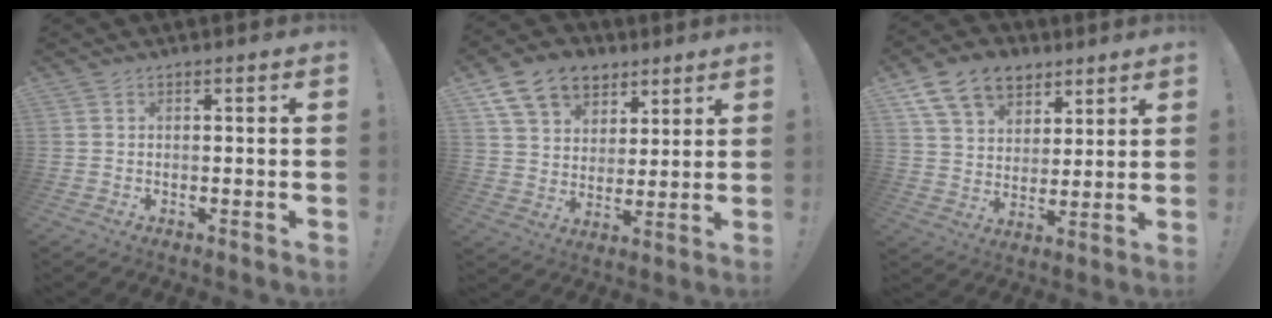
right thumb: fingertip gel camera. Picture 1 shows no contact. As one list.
[{"total": 14.6, "force": [8.2, 10.3, 6.3], "torque": [-0.090, -0.047, 0.155]}, {"total": 14.7, "force": [8.5, 10.1, 6.5], "torque": [-0.101, -0.046, 0.162]}]